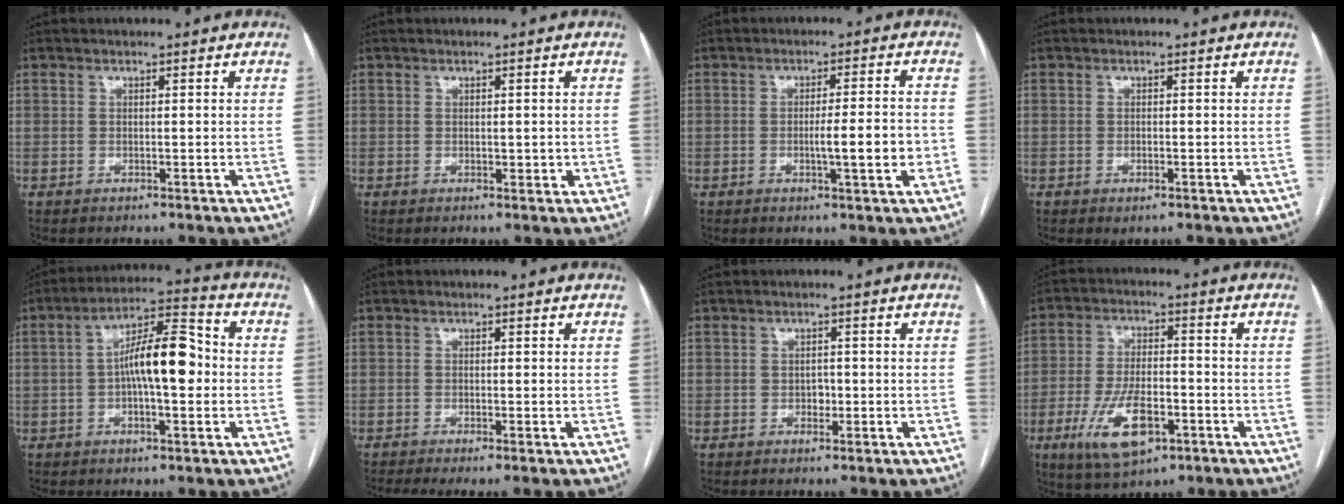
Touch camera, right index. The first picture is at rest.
{"total": 1.5, "force": [0.0, 0.9, 1.2], "torque": [-0.017, 0.001, 0.005]}
{"total": 6.2, "force": [-1.4, 0.3, 6.0], "torque": [-0.092, -0.001, -0.017]}
{"total": 1.2, "force": [-0.6, 0.4, 0.9], "torque": [-0.013, -0.003, -0.005]}
{"total": 11.0, "force": [-0.4, 3.1, 10.6], "torque": [-0.185, 0.028, -0.010]}
{"total": 3.3, "force": [-2.1, 0.2, 2.5], "torque": [-0.041, -0.009, -0.036]}
{"total": 1.3, "force": [-0.4, 1.0, 0.8], "torque": [-0.011, 0.004, -0.005]}
{"total": 11.1, "force": [-4.7, 4.6, 8.9], "torque": [-0.181, -0.003, -0.076]}